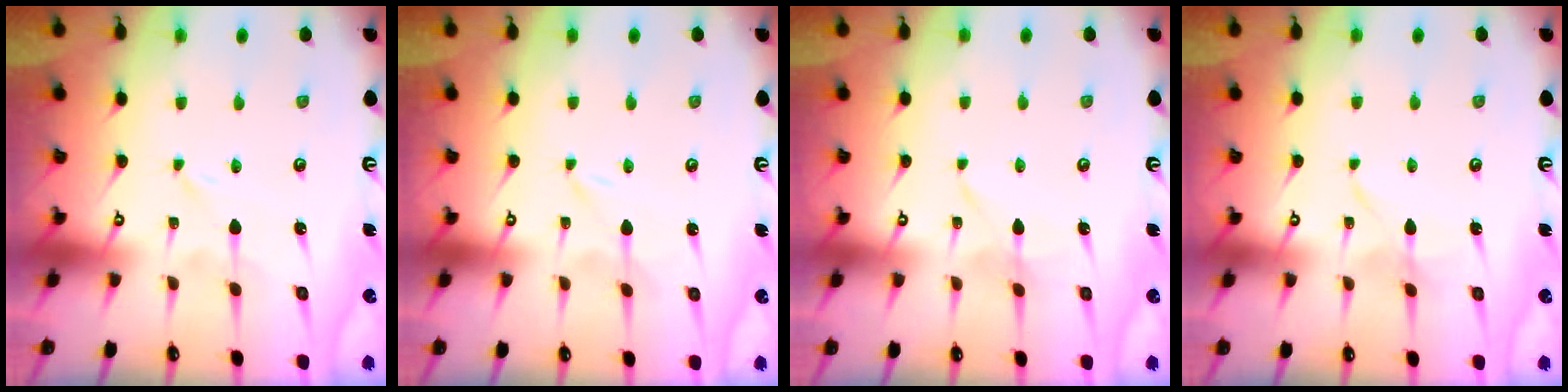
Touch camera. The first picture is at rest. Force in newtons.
{"total": 0.0}
{"total": 1.6, "press": 1.5, "slide": 0.2}
{"total": 2.3, "press": 2.3, "slide": 0.2}